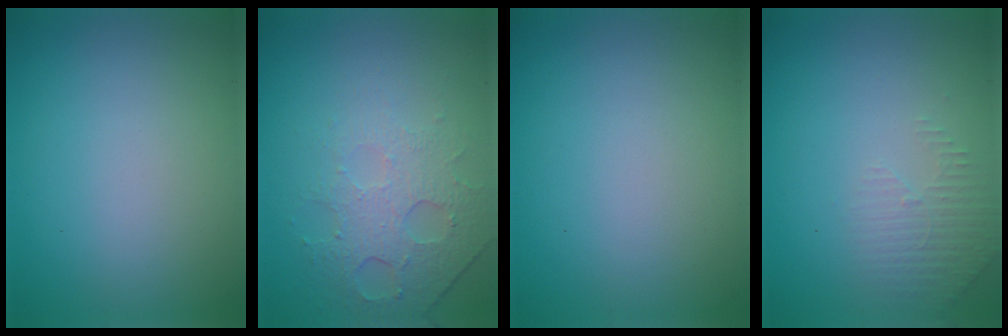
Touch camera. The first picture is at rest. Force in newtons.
{"total": 4.6, "press": 3.0, "slide": 3.5}
{"total": 0.0}
{"total": 1.9, "press": 1.8, "slide": 0.6}